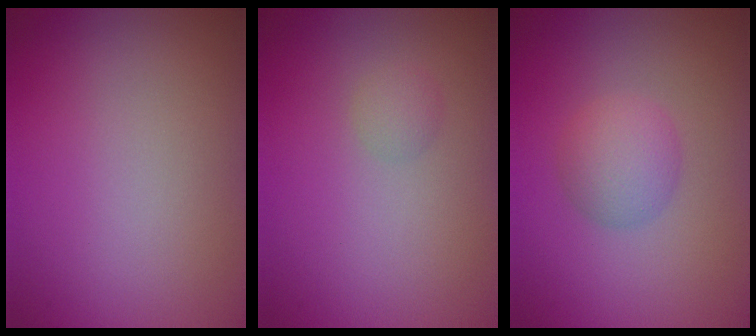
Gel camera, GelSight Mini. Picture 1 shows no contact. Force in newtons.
{"total": 1.0, "press": 1.0, "slide": 0.0}
{"total": 3.0, "press": 3.0, "slide": 0.1}